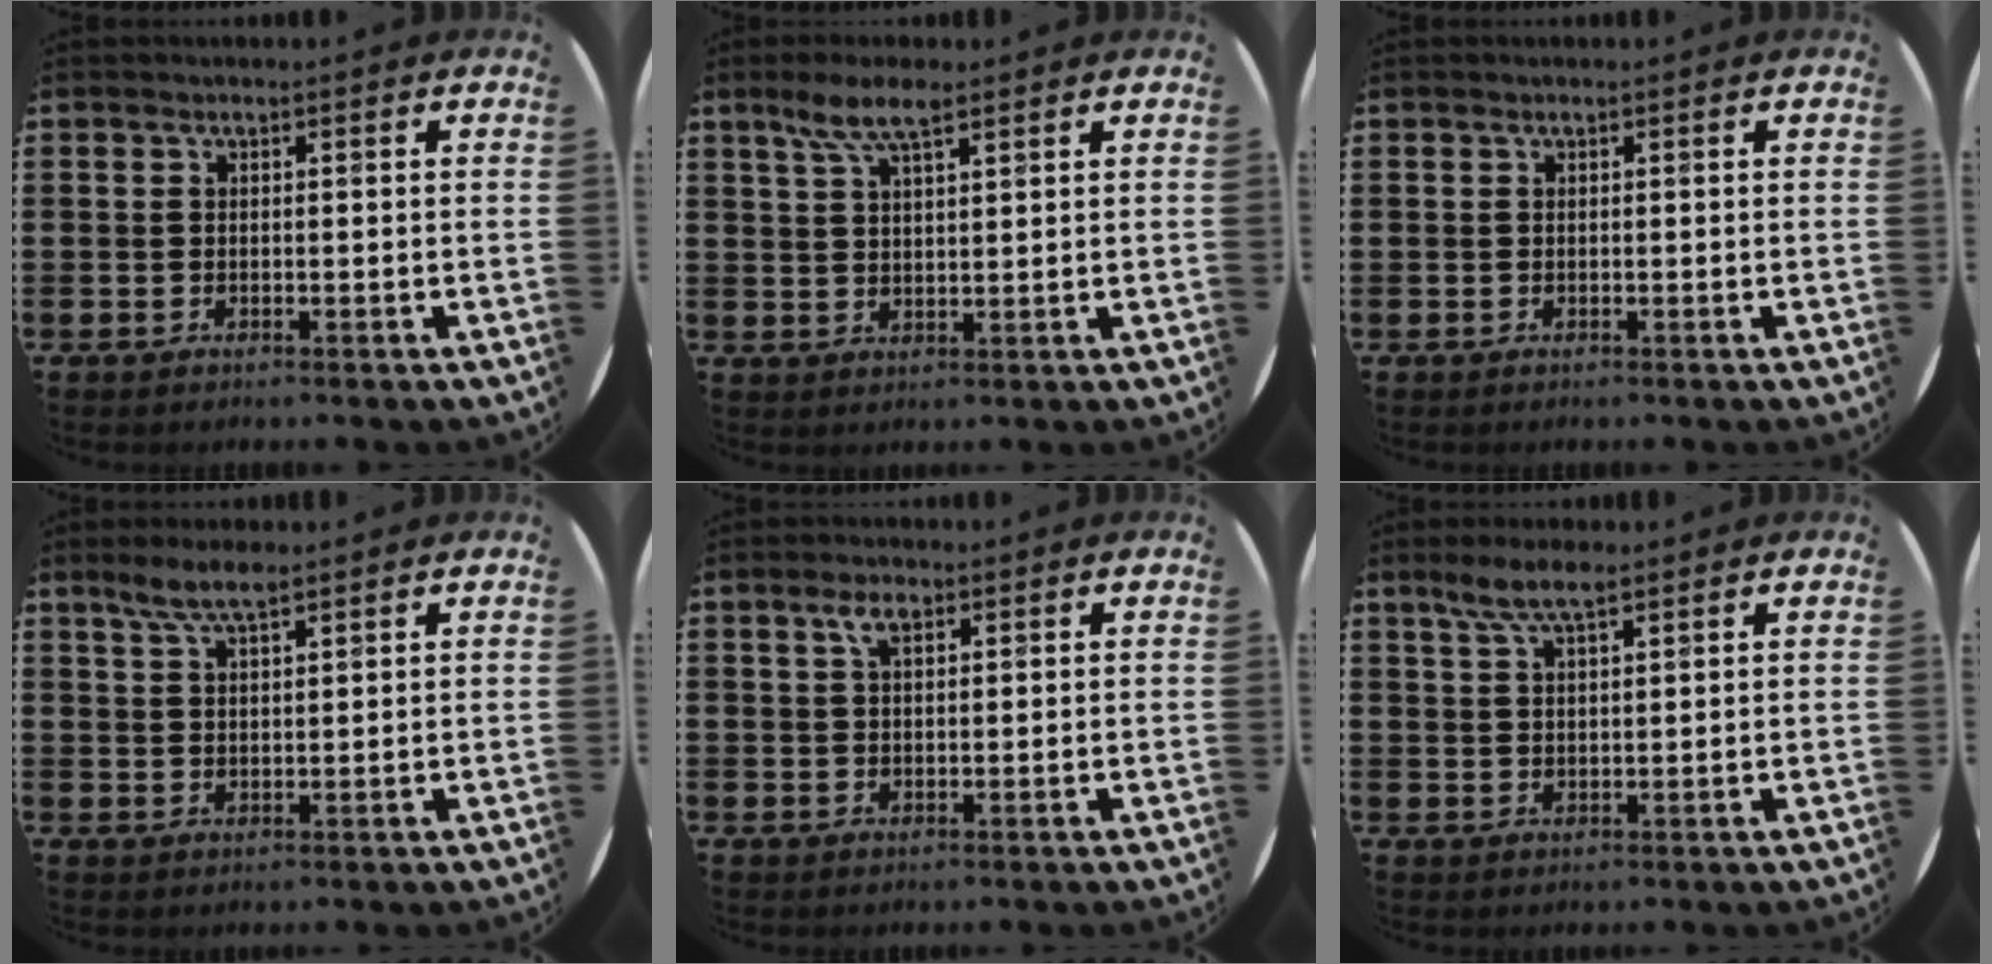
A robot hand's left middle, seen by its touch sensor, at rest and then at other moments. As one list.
[{"total": 5.8, "force": [3.9, 1.6, 4.0], "torque": [-0.087, 0.005, 0.069]}, {"total": 0.0}, {"total": 4.5, "force": [3.4, 1.1, 2.7], "torque": [-0.060, 0.001, 0.061]}, {"total": 2.8, "force": [1.8, 1.2, 1.8], "torque": [-0.033, 0.004, 0.029]}, {"total": 4.9, "force": [3.5, 1.2, 3.1], "torque": [-0.068, 0.003, 0.062]}]